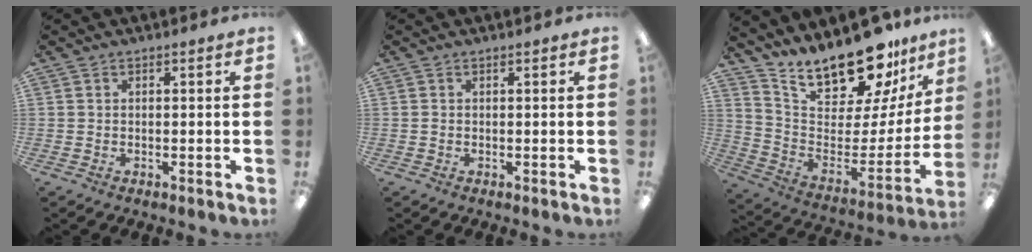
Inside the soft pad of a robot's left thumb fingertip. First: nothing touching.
{"total": 0.0}
{"total": 20.6, "force": [17.6, 6.7, 8.3], "torque": [-0.140, -0.134, 0.306]}